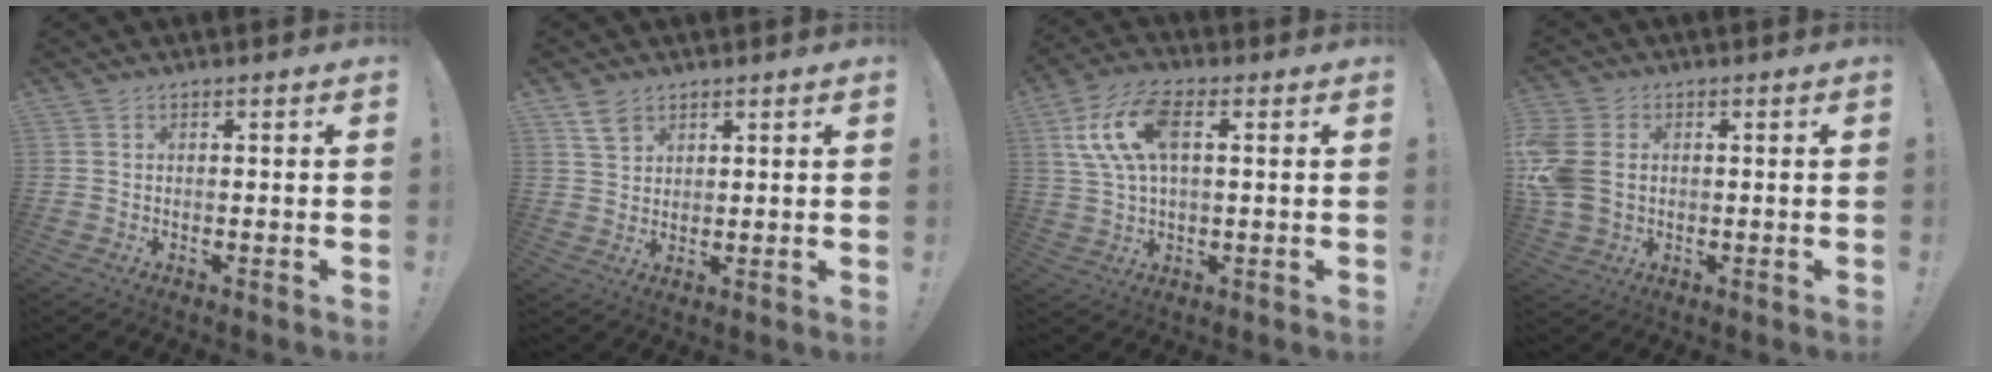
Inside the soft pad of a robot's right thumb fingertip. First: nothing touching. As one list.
[{"total": 5.0, "force": [3.4, 3.1, 2.1], "torque": [-0.026, -0.015, 0.063]}, {"total": 13.8, "force": [3.8, 7.0, 11.2], "torque": [-0.231, 0.006, 0.072]}, {"total": 10.8, "force": [0.7, 8.1, 7.1], "torque": [-0.155, 0.000, 0.018]}]